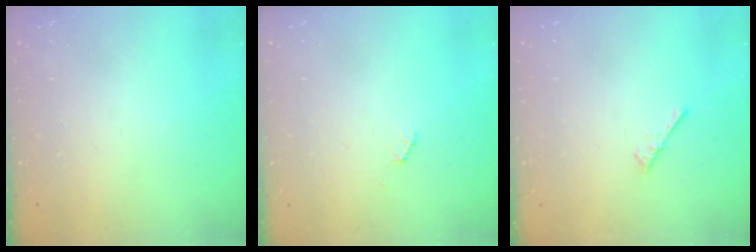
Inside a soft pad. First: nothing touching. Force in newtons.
{"total": 2.5, "press": 2.5, "slide": 0.4}
{"total": 0.0}